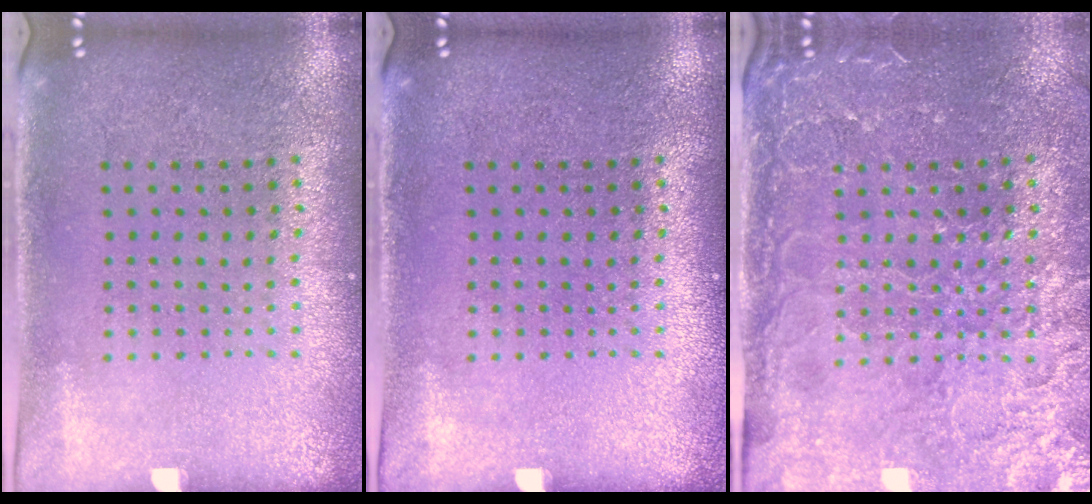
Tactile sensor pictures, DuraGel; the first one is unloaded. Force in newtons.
{"total": 0.0}
{"total": 4.1, "press": 3.9, "slide": 1.3}